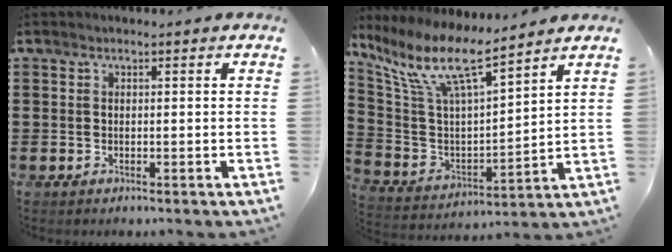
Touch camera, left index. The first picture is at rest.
{"total": 10.9, "force": [7.7, 2.3, 7.4], "torque": [-0.176, -0.050, 0.130]}